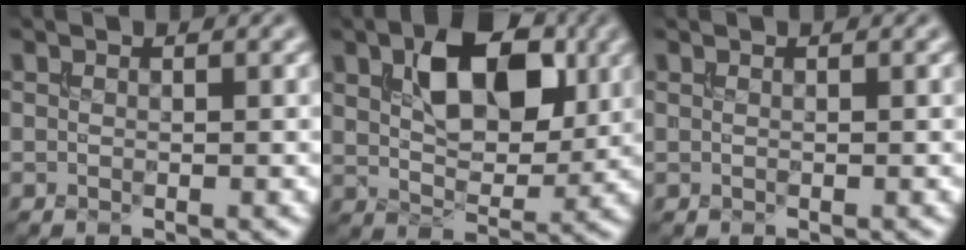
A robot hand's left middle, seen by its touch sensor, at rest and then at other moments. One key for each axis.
{"total": 7.7, "fx": 2.4, "fy": 4.4, "fz": 5.8, "tx": -0.097, "ty": 0.004, "tz": 0.038}
{"total": 0.0}